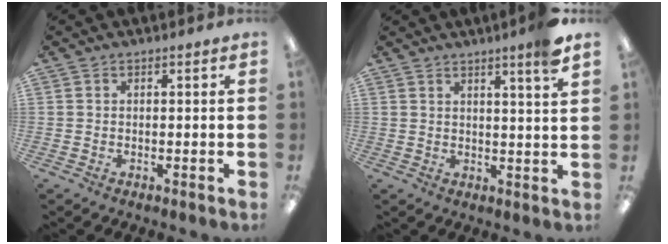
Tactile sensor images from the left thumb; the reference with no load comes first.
{"total": 5.0, "force": [3.7, -0.6, 3.4], "torque": [-0.051, -0.023, 0.057]}